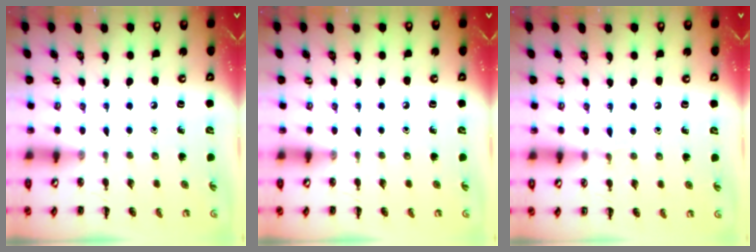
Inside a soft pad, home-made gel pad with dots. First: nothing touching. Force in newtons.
{"total": 0.0}
{"total": 3.0, "press": 2.8, "slide": 0.9}